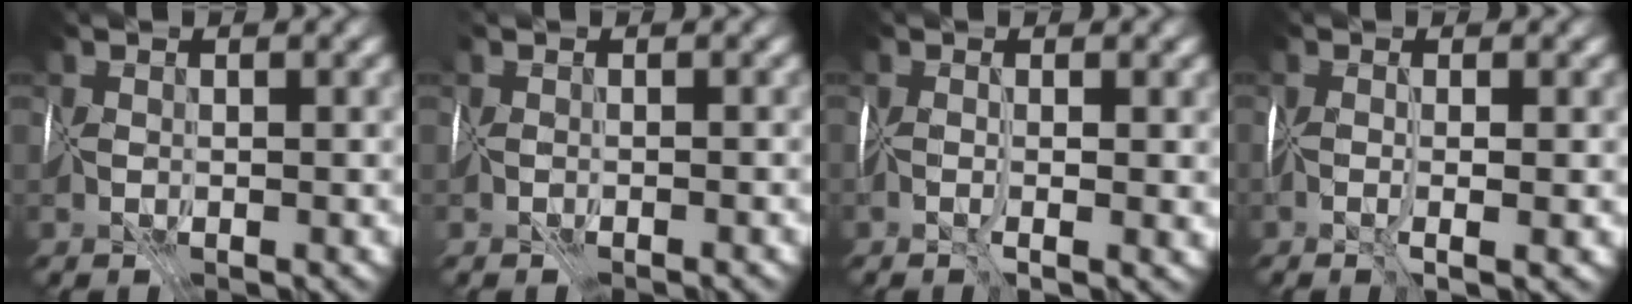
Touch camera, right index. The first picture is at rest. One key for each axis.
{"total": 1.6, "fx": -1.5, "fy": 0.1, "fz": 0.6, "tx": 0.007, "ty": -0.001, "tz": -0.021}
{"total": 2.3, "fx": -0.3, "fy": 0.3, "fz": 2.3, "tx": -0.039, "ty": -0.010, "tz": -0.001}
{"total": 2.2, "fx": -0.5, "fy": -0.2, "fz": 2.1, "tx": -0.038, "ty": -0.012, "tz": -0.004}